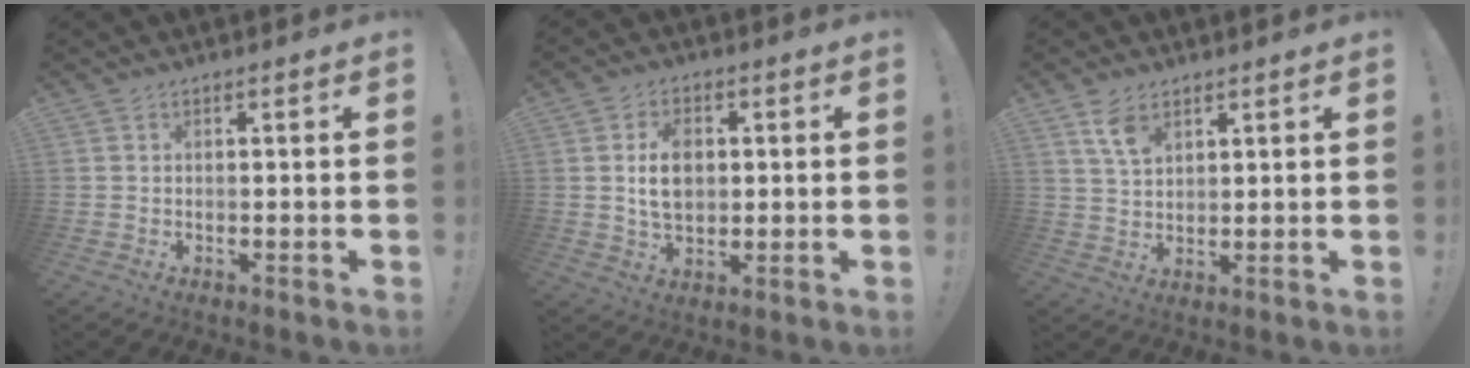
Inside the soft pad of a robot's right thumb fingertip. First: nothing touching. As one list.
[{"total": 9.0, "force": [1.2, 6.4, 6.1], "torque": [-0.086, 0.003, 0.021]}, {"total": 6.1, "force": [3.6, 3.3, 3.6], "torque": [-0.058, -0.020, 0.066]}]